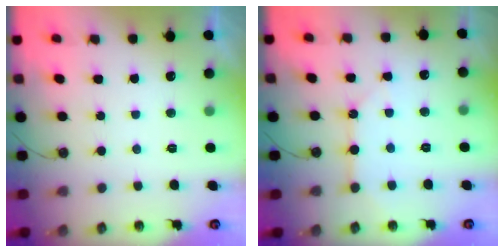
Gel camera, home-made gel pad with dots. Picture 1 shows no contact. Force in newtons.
{"total": 8.0, "press": 8.0, "slide": 0.8}